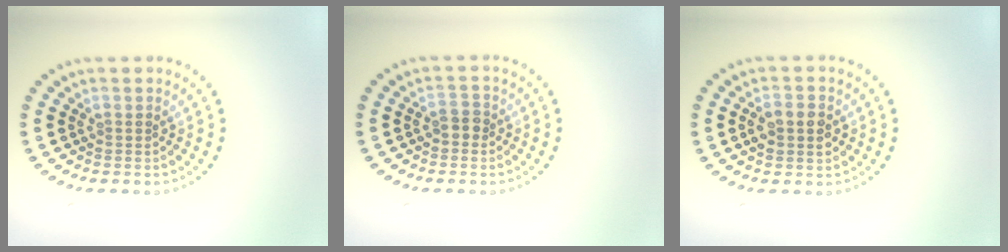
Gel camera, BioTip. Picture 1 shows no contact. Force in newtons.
{"total": 1.4, "press": 1.2, "slide": 0.6}
{"total": 3.0, "press": 3.0, "slide": 0.0}